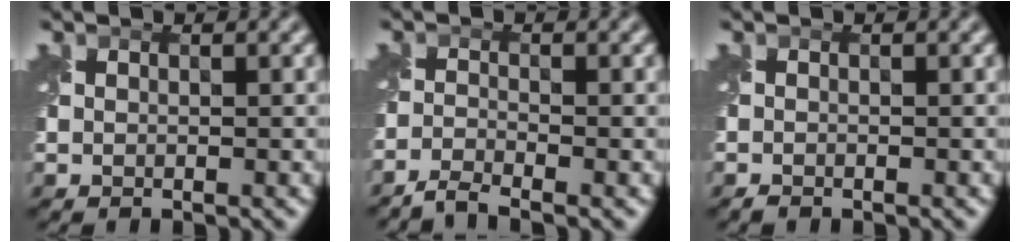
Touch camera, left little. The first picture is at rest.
{"total": 2.4, "force": [-2.2, 0.1, 0.9], "torque": [-0.018, -0.006, -0.057]}
{"total": 0.5, "force": [-0.5, 0.1, 0.0], "torque": [0.000, -0.006, -0.011]}